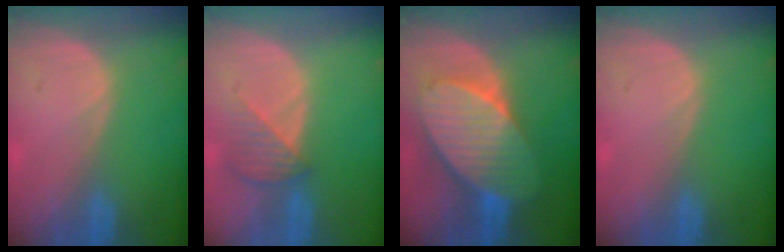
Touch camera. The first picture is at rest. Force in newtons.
{"total": 3.9, "press": 3.6, "slide": 1.5}
{"total": 10.1, "press": 10.1, "slide": 0.6}
{"total": 0.0}